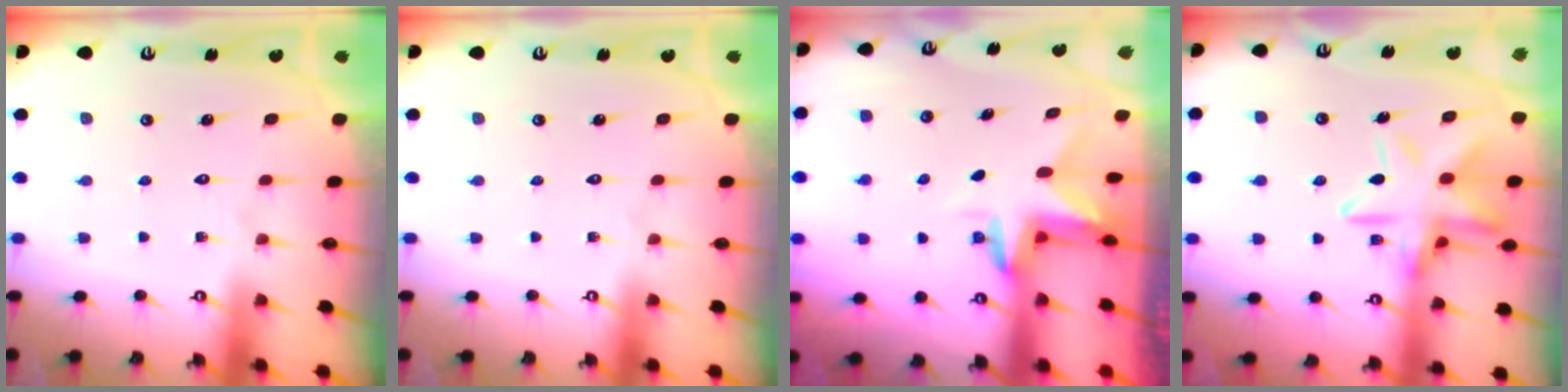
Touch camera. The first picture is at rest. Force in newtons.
{"total": 0.0}
{"total": 3.1, "press": 3.1, "slide": 0.2}
{"total": 15.5, "press": 15.4, "slide": 1.3}